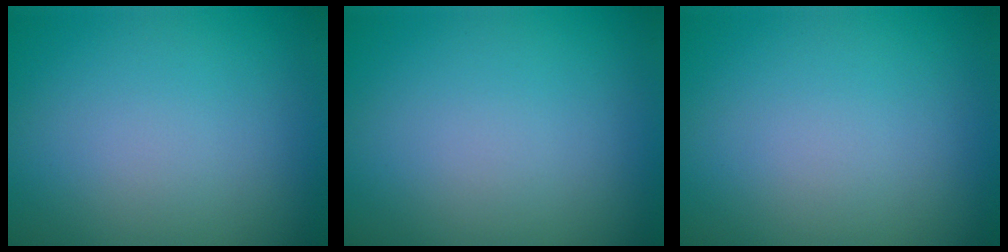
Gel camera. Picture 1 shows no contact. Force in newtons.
{"total": 0.0}
{"total": 0.0}